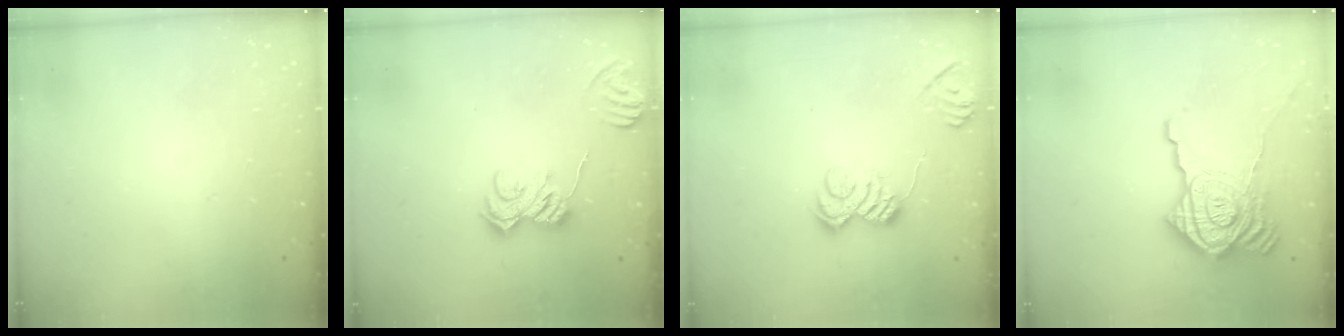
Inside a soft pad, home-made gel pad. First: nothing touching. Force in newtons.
{"total": 8.1, "press": 8.1, "slide": 0.6}
{"total": 8.7, "press": 8.6, "slide": 0.8}
{"total": 24.3, "press": 24.2, "slide": 1.8}